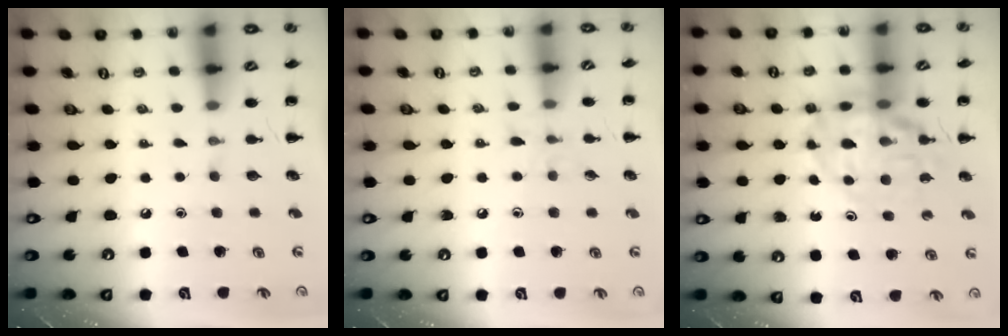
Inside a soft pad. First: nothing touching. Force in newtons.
{"total": 5.9, "press": 5.6, "slide": 2.0}
{"total": 17.0, "press": 16.6, "slide": 4.0}